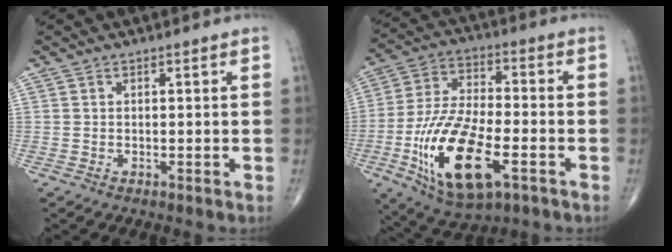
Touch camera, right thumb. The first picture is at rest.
{"total": 20.1, "force": [-7.0, 8.6, 16.8], "torque": [-0.327, 0.014, -0.115]}